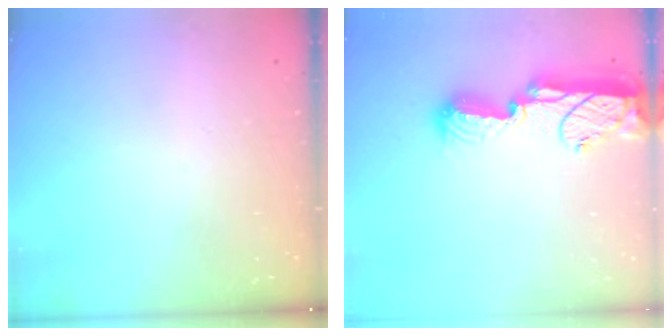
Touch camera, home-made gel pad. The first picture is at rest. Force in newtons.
{"total": 15.4, "press": 14.2, "slide": 6.0}